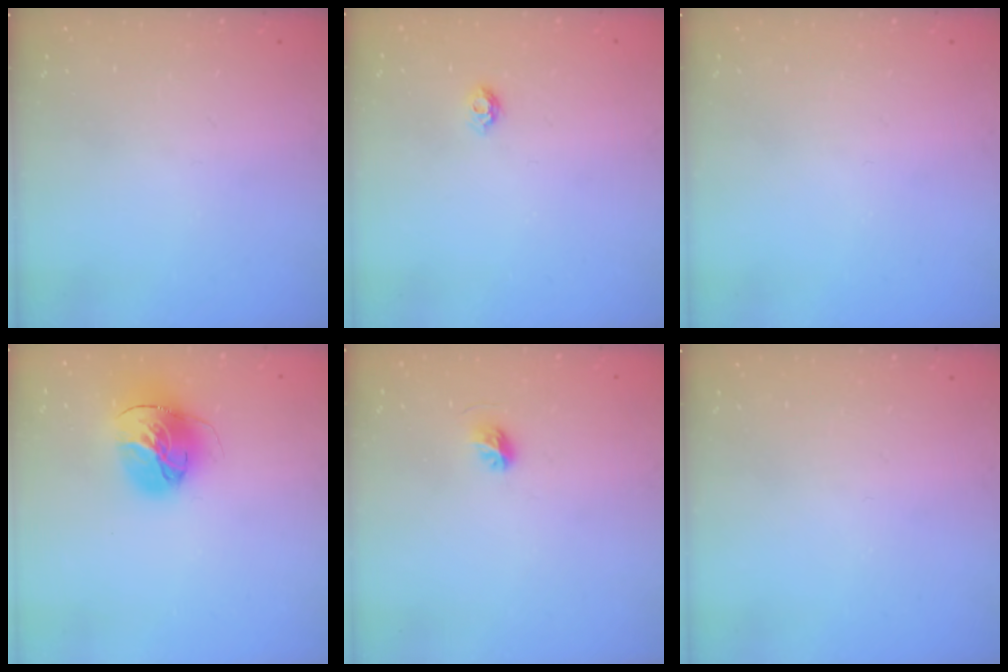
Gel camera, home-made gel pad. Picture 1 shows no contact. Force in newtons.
{"total": 3.9, "press": 3.9, "slide": 0.5}
{"total": 0.0}
{"total": 16.4, "press": 16.4, "slide": 1.6}
{"total": 4.5, "press": 4.3, "slide": 1.4}
{"total": 0.0}